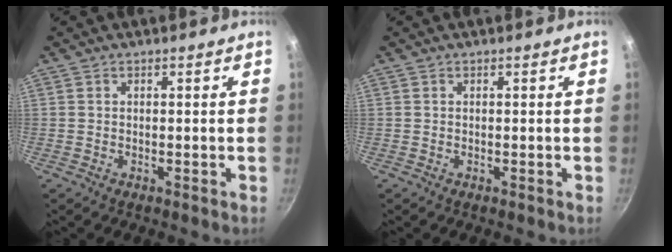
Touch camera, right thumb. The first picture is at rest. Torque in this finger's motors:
{"motor_torque": [-0.10, 0.01, -0.15, -0.28, 0.00]}